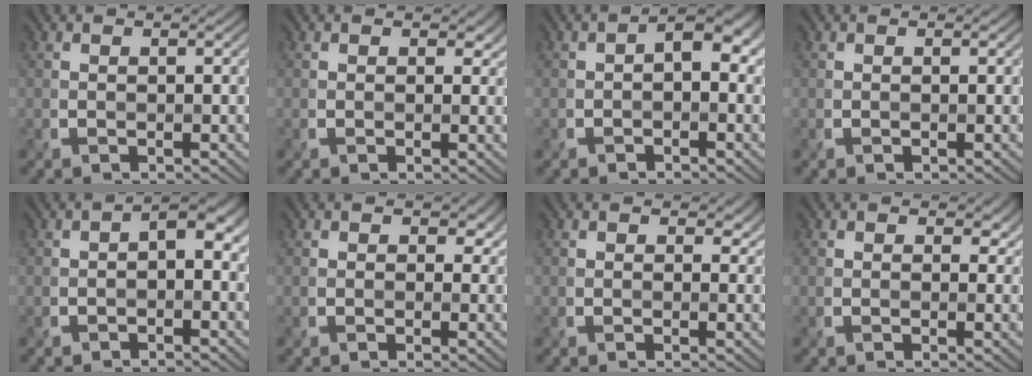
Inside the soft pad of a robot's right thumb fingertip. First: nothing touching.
{"total": 1.6, "force": [0.7, 1.2, 0.9], "torque": [-0.013, -0.002, 0.010]}
{"total": 3.2, "force": [-0.2, 1.8, 2.7], "torque": [-0.040, 0.005, -0.006]}
{"total": 0.0}
{"total": 2.8, "force": [-0.3, 1.5, 2.4], "torque": [-0.036, 0.005, -0.008]}
{"total": 2.6, "force": [1.0, 1.9, 1.5], "torque": [-0.022, -0.004, 0.014]}
{"total": 2.1, "force": [1.0, 1.5, 1.2], "torque": [-0.018, -0.002, 0.015]}
{"total": 2.4, "force": [1.1, 1.7, 1.4], "torque": [-0.021, -0.003, 0.016]}